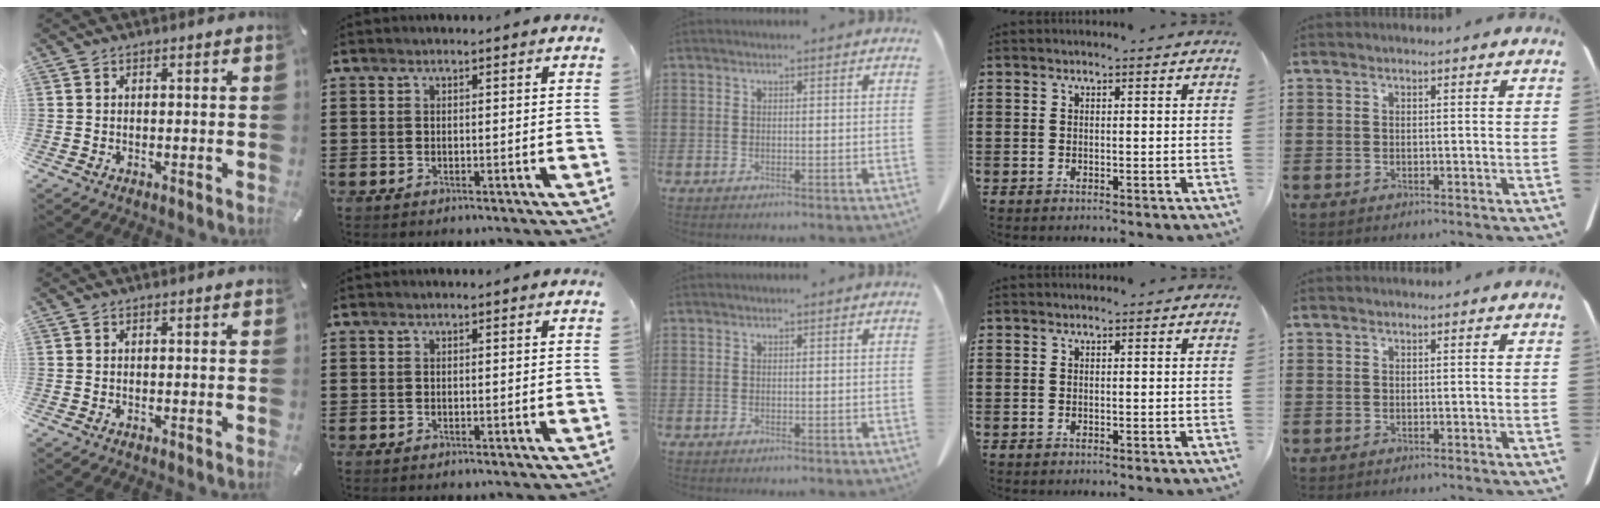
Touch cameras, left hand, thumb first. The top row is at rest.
{}